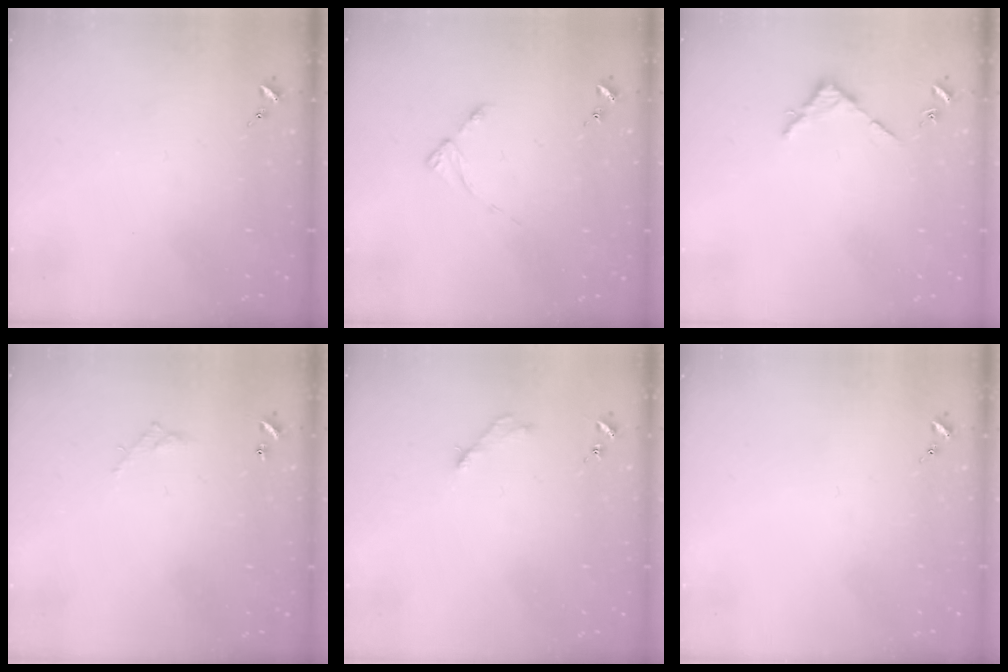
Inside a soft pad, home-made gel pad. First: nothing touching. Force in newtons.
{"total": 3.5, "press": 3.5, "slide": 0.6}
{"total": 2.7, "press": 2.7, "slide": 0.3}
{"total": 3.8, "press": 3.8, "slide": 0.2}
{"total": 2.8, "press": 2.8, "slide": 0.4}
{"total": 0.0}